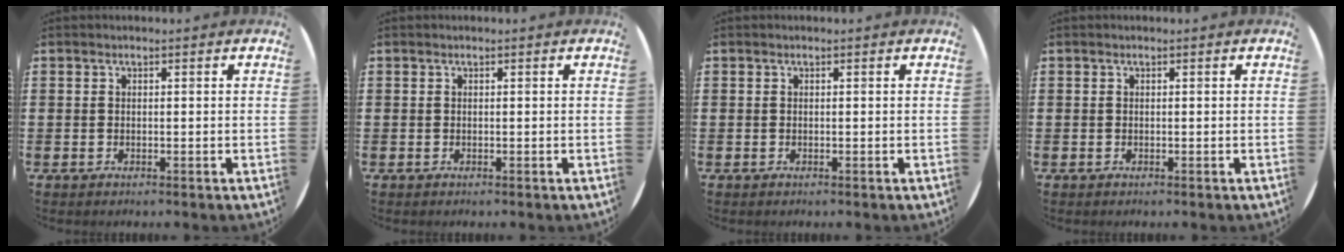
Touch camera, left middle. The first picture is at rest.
{"total": 0.0}
{"total": 0.0}
{"total": 0.0}